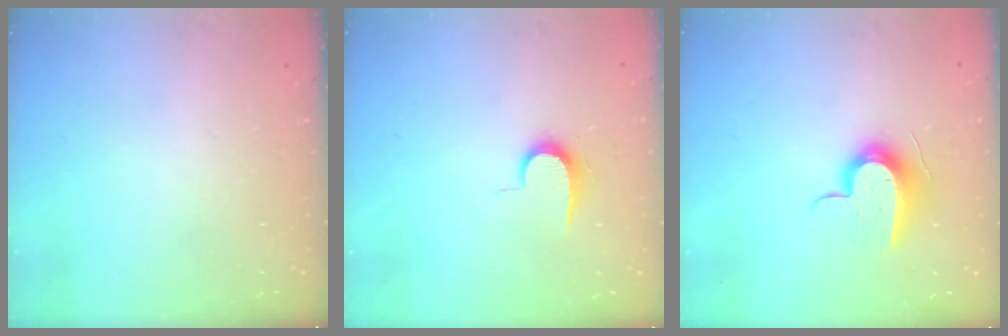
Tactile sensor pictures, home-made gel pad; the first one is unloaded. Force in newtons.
{"total": 6.6, "press": 6.5, "slide": 0.8}
{"total": 11.5, "press": 11.5, "slide": 0.9}